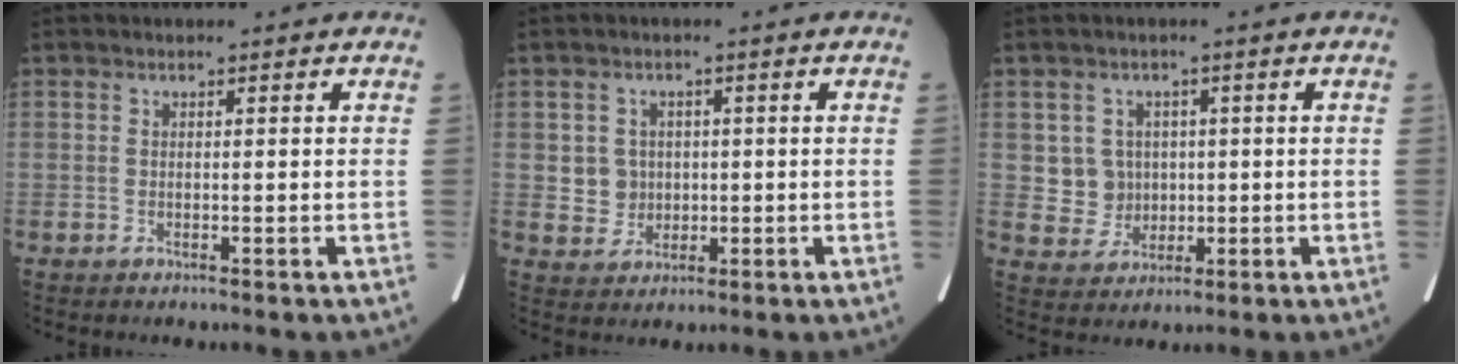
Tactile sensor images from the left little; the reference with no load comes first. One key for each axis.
{"total": 4.0, "fx": 0.3, "fy": 3.9, "fz": 0.6, "tx": -0.009, "ty": 0.010, "tz": 0.014}
{"total": 4.8, "fx": 0.6, "fy": 4.8, "fz": 0.4, "tx": -0.006, "ty": 0.011, "tz": 0.019}